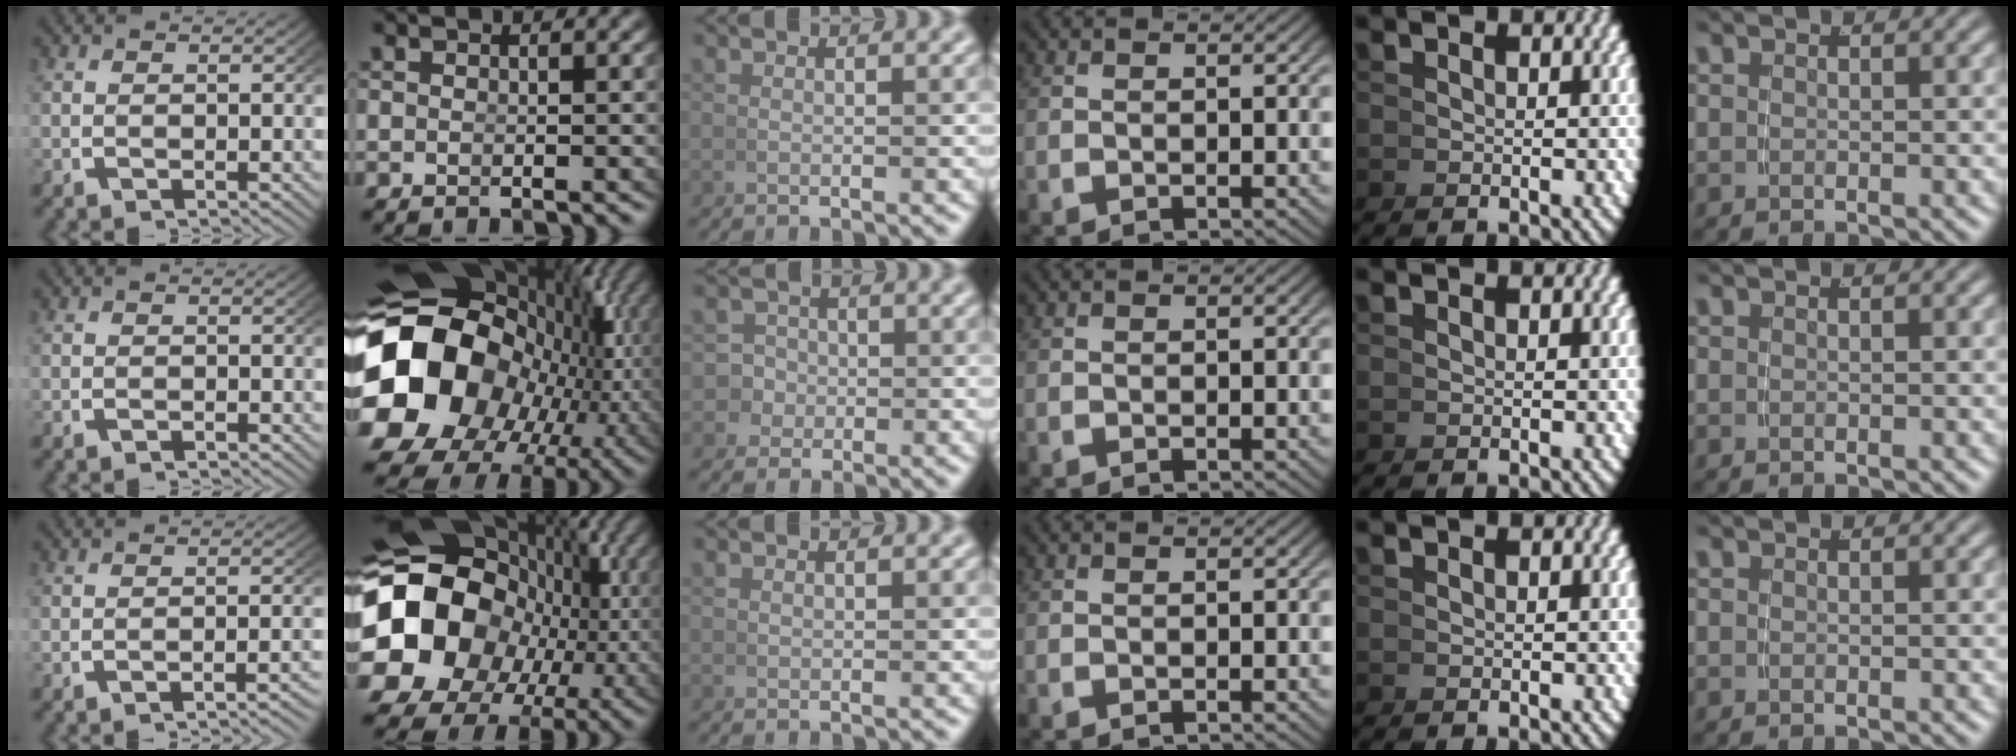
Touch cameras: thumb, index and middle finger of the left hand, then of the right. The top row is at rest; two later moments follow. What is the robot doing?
{"motion": "lift_and_place", "object": "bowl"}